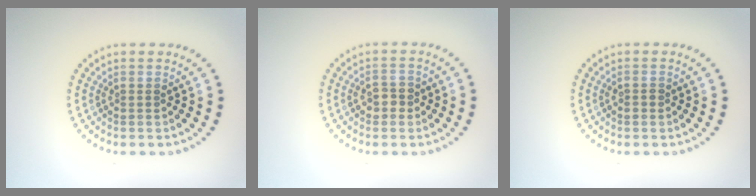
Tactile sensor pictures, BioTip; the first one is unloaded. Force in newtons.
{"total": 1.6, "press": 1.6, "slide": 0.2}
{"total": 0.9, "press": 0.9, "slide": 0.1}